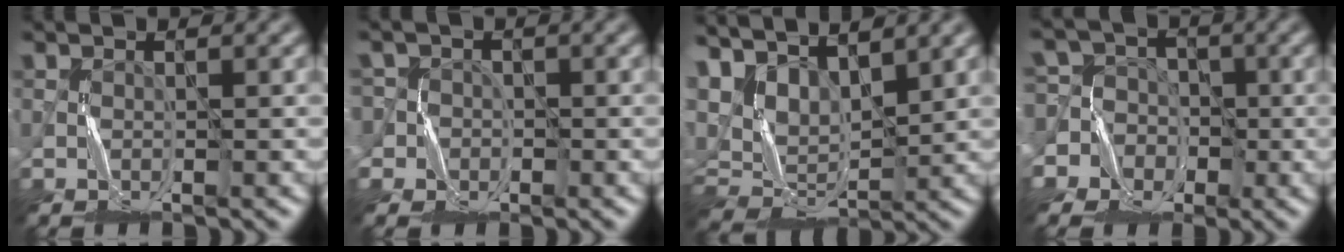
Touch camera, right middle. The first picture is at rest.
{"total": 3.1, "force": [-0.1, 3.1, 0.0], "torque": [0.010, 0.019, -0.017]}
{"total": 5.9, "force": [4.0, 2.7, 3.4], "torque": [-0.082, 0.007, 0.072]}
{"total": 7.1, "force": [-1.0, 6.9, 1.5], "torque": [-0.037, 0.048, -0.078]}